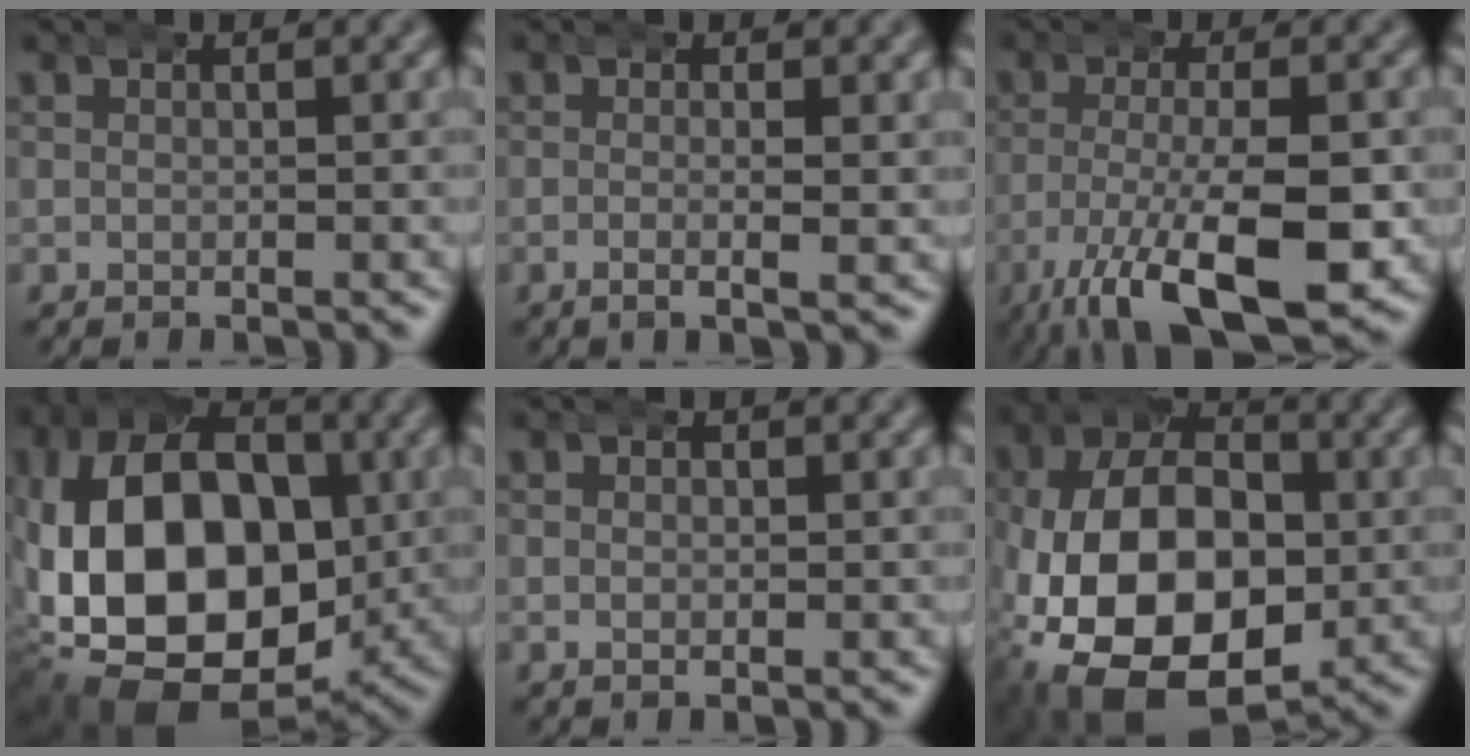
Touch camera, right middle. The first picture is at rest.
{"total": 1.9, "force": [-0.6, -0.1, 1.8], "torque": [-0.039, -0.010, -0.008]}
{"total": 10.7, "force": [-5.6, 3.7, 8.4], "torque": [-0.153, -0.035, -0.068]}
{"total": 19.8, "force": [-2.6, 13.2, 14.6], "torque": [-0.276, -0.056, -0.015]}
{"total": 0.9, "force": [0.0, 0.6, 0.7], "torque": [-0.017, -0.005, 0.003]}
{"total": 15.7, "force": [-3.9, 10.1, 11.3], "torque": [-0.220, -0.050, -0.042]}